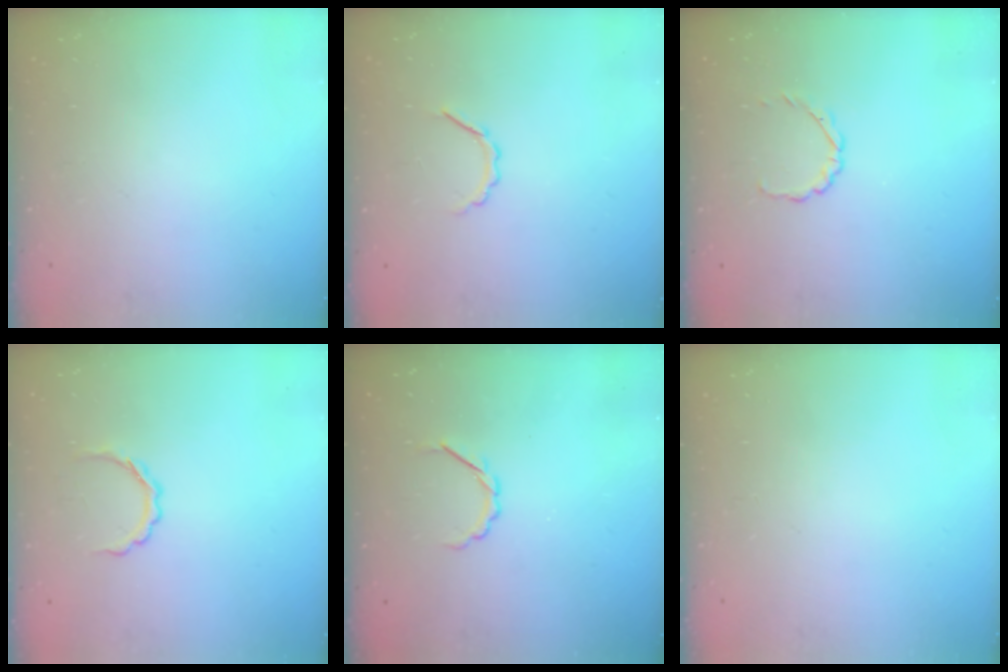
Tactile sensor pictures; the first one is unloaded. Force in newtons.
{"total": 4.0, "press": 3.9, "slide": 1.0}
{"total": 2.3, "press": 2.1, "slide": 0.8}
{"total": 4.1, "press": 4.1, "slide": 0.7}
{"total": 2.4, "press": 2.2, "slide": 0.8}
{"total": 0.0}